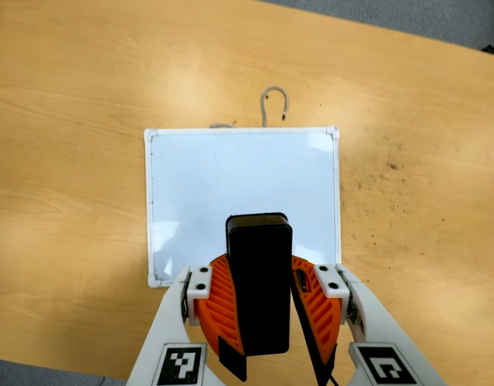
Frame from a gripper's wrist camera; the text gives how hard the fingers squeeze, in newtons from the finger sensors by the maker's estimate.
{"total": 9.6, "left": 9.8, "right": 9.3}